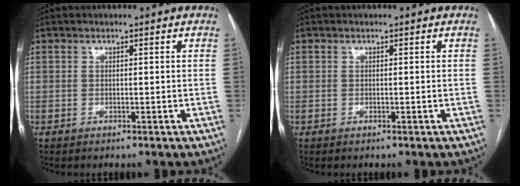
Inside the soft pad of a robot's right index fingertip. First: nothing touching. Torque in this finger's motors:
{"motor_torque": [0.00, 0.00, 0.00, 0.00]}